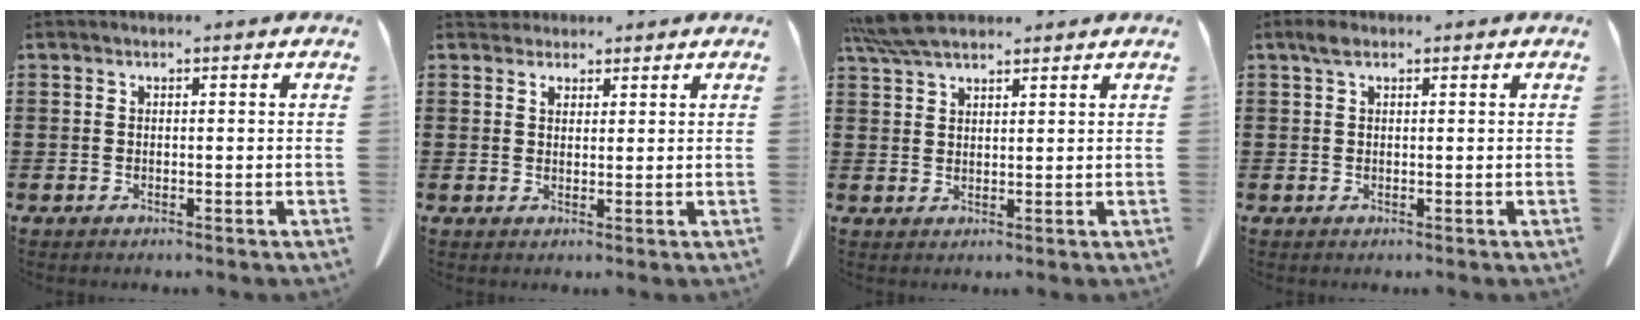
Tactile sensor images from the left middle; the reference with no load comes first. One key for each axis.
{"total": 2.1, "fx": 1.8, "fy": 1.1, "fz": 0.2, "tx": -0.001, "ty": -0.001, "tz": 0.036}
{"total": 5.9, "fx": 4.9, "fy": 1.3, "fz": 3.1, "tx": -0.073, "ty": -0.004, "tz": 0.094}
{"total": 1.9, "fx": 0.9, "fy": 0.9, "fz": 1.3, "tx": -0.031, "ty": 0.004, "tz": 0.018}